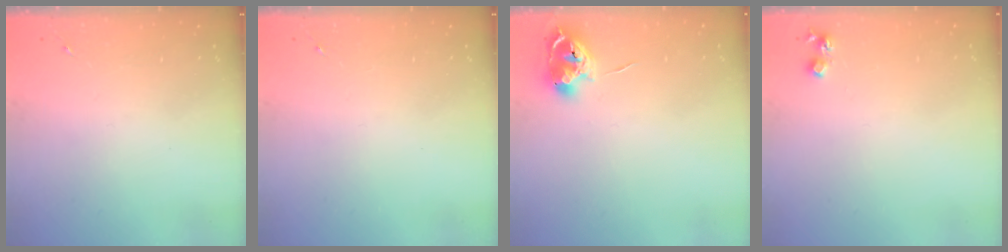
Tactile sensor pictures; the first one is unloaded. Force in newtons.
{"total": 0.0}
{"total": 9.6, "press": 9.6, "slide": 0.6}
{"total": 4.8, "press": 4.7, "slide": 0.7}